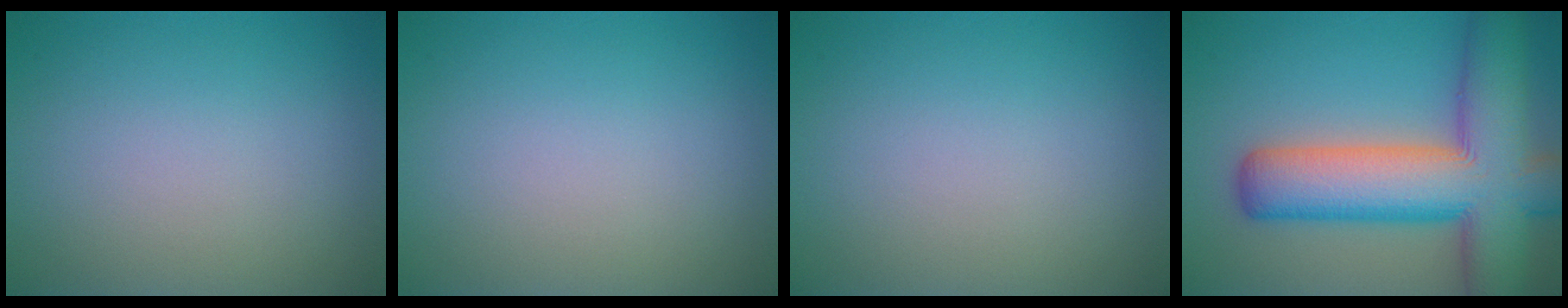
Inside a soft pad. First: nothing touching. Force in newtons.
{"total": 0.0}
{"total": 0.0}
{"total": 13.0, "press": 13.0, "slide": 0.6}